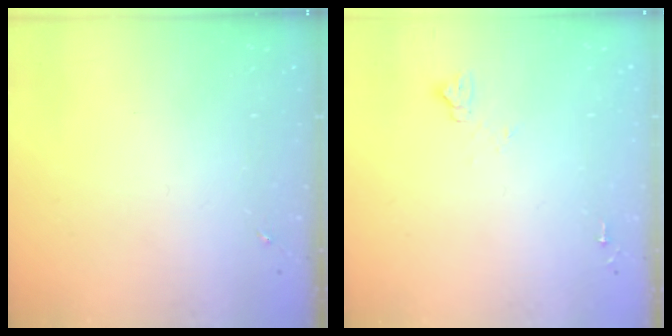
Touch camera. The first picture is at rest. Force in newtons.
{"total": 5.4, "press": 5.4, "slide": 0.7}